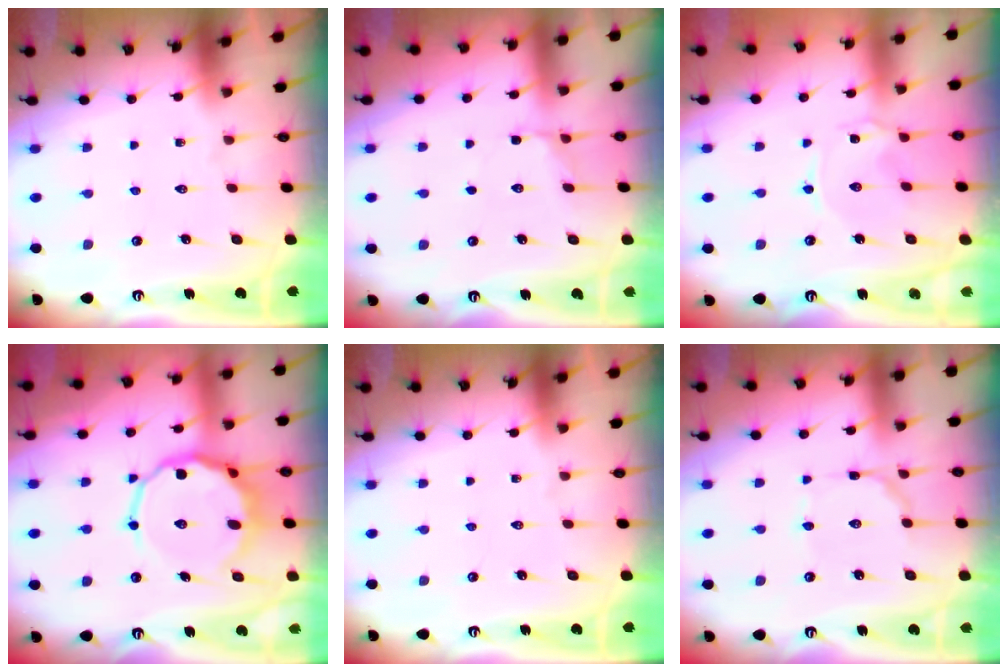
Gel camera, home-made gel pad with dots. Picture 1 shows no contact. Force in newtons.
{"total": 2.9, "press": 2.5, "slide": 1.5}
{"total": 0.8, "press": 0.7, "slide": 0.3}
{"total": 11.5, "press": 11.2, "slide": 2.5}
{"total": 0.0}
{"total": 3.7, "press": 3.7, "slide": 0.3}